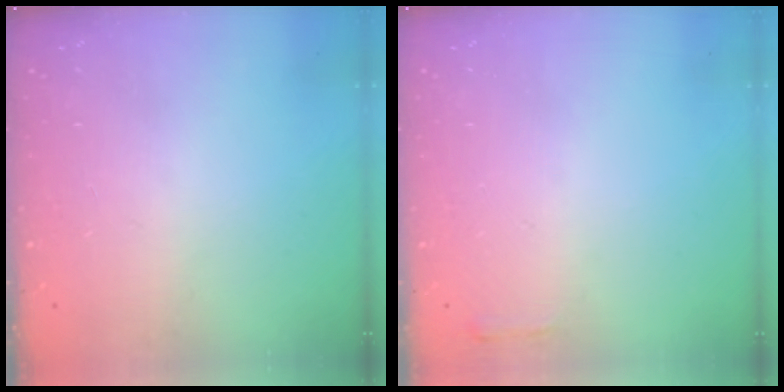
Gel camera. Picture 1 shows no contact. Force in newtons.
{"total": 2.1, "press": 2.0, "slide": 0.5}